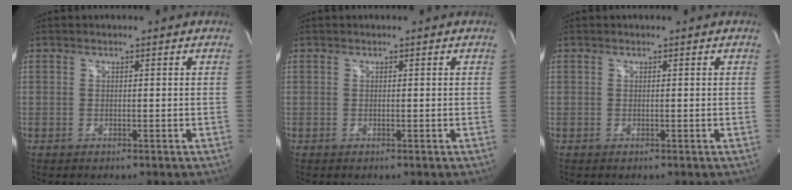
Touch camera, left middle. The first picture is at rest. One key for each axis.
{"total": 0.0}
{"total": 0.0}